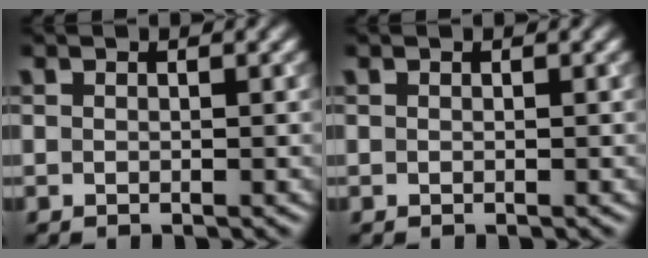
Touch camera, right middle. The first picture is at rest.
{"total": 0.0}